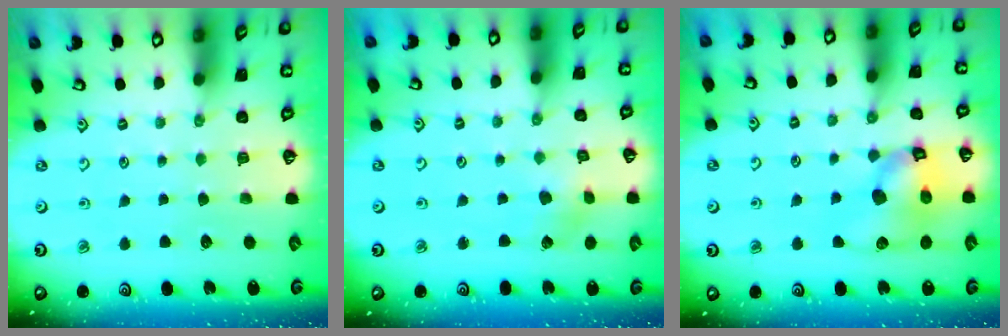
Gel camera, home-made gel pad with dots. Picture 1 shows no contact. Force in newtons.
{"total": 1.7, "press": 1.7, "slide": 0.3}
{"total": 13.1, "press": 13.0, "slide": 1.8}